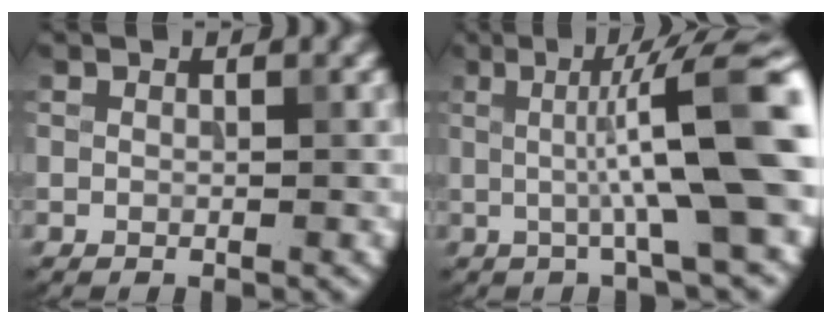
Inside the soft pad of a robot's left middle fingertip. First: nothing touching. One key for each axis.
{"total": 9.7, "fx": 0.4, "fy": 1.5, "fz": 9.6, "tx": -0.125, "ty": 0.004, "tz": 0.003}